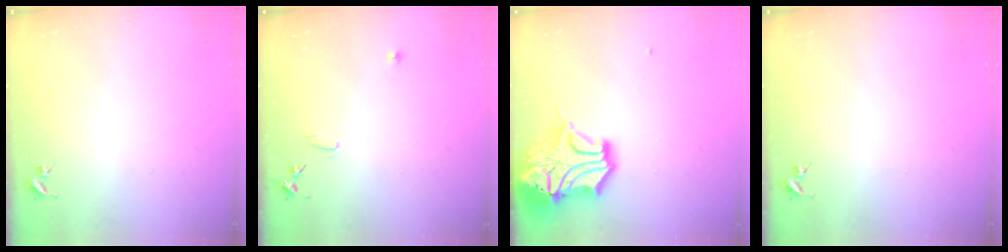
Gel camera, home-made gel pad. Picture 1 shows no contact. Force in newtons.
{"total": 7.5, "press": 7.5, "slide": 0.6}
{"total": 18.3, "press": 18.2, "slide": 2.4}
{"total": 0.0}